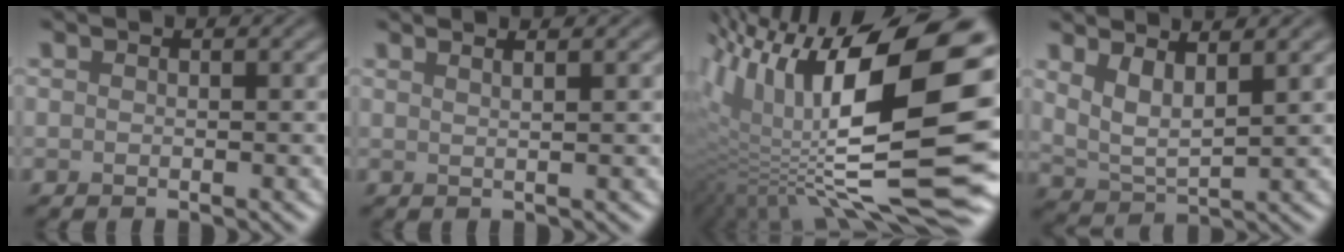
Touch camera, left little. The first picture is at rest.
{"total": 3.0, "force": [1.9, 1.2, 2.0], "torque": [-0.002, 0.014, -0.007]}
{"total": 18.3, "force": [3.0, 7.0, 16.6], "torque": [-0.294, 0.018, 0.049]}
{"total": 3.5, "force": [2.0, 1.1, 2.6], "torque": [-0.058, -0.009, 0.043]}